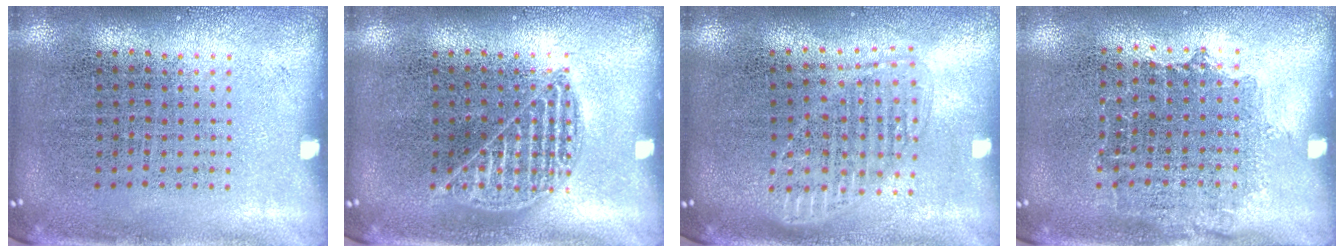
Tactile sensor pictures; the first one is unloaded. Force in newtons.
{"total": 1.6, "press": 1.6, "slide": 0.2}
{"total": 1.6, "press": 1.3, "slide": 0.8}
{"total": 0.9, "press": 0.7, "slide": 0.6}